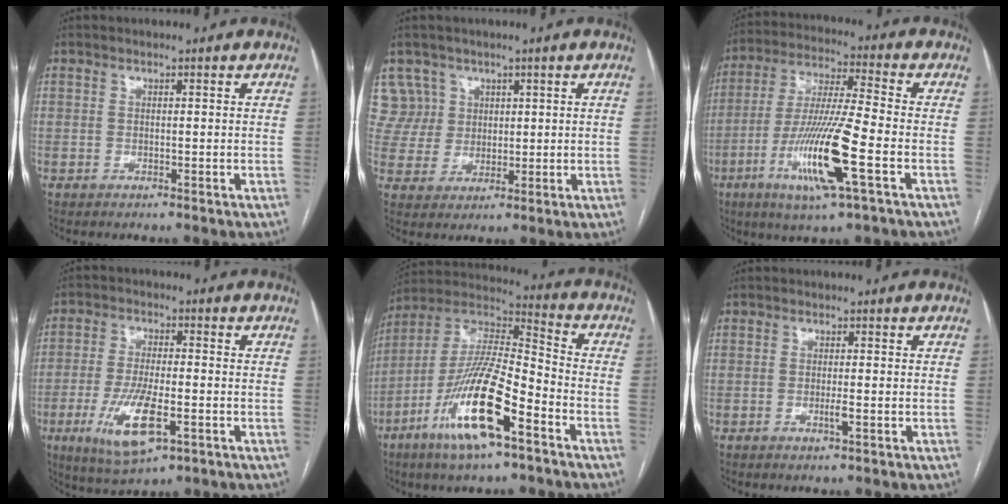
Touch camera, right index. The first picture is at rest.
{"total": 6.4, "force": [3.3, 5.4, -0.7], "torque": [0.023, 0.017, 0.071]}
{"total": 15.1, "force": [-5.3, 0.3, 14.1], "torque": [-0.283, -0.019, -0.100]}
{"total": 10.2, "force": [-3.8, 3.1, 9.0], "torque": [-0.181, -0.016, -0.061]}
{"total": 17.7, "force": [-8.4, 3.1, 15.3], "torque": [-0.308, -0.014, -0.152]}
{"total": 1.5, "force": [-0.5, 0.0, 1.5], "torque": [-0.028, -0.003, -0.009]}